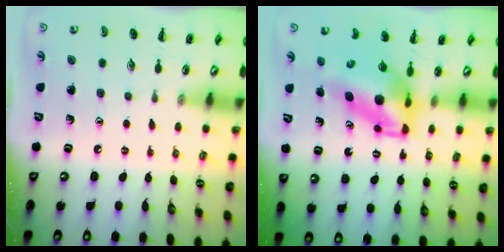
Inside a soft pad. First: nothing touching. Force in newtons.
{"total": 7.6, "press": 7.3, "slide": 2.0}